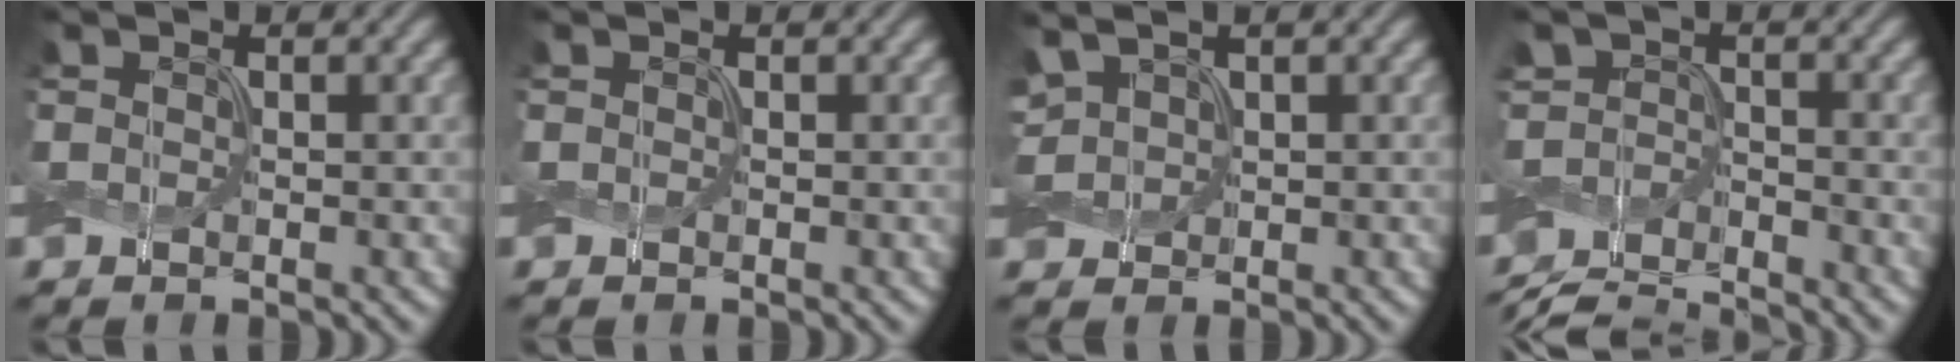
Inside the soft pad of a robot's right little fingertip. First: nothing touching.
{"total": 0.0}
{"total": 2.6, "force": [1.5, 1.5, 1.6], "torque": [-0.042, 0.012, 0.030]}
{"total": 5.2, "force": [-5.1, 0.8, 0.9], "torque": [-0.007, -0.010, -0.108]}